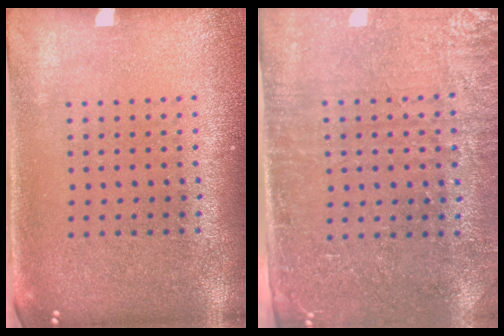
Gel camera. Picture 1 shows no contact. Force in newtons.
{"total": 3.0, "press": 2.7, "slide": 1.3}